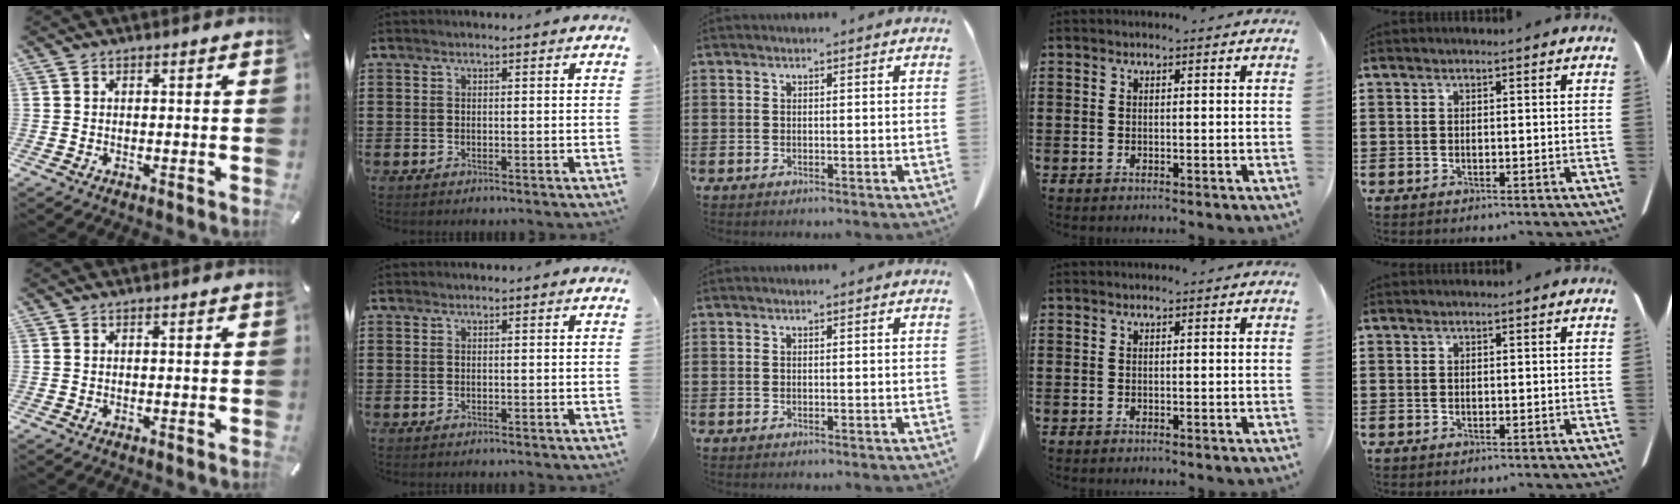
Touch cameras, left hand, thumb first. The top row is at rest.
{}